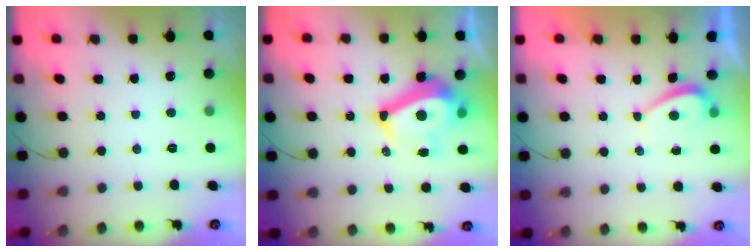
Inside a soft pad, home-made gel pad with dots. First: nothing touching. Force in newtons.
{"total": 10.4, "press": 9.9, "slide": 3.1}
{"total": 1.3, "press": 1.1, "slide": 0.5}